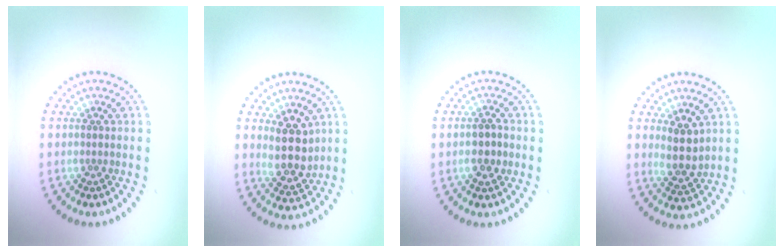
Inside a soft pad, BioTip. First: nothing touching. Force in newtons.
{"total": 3.8, "press": 3.5, "slide": 1.5}
{"total": 2.3, "press": 2.2, "slide": 0.5}
{"total": 2.8, "press": 2.4, "slide": 1.4}